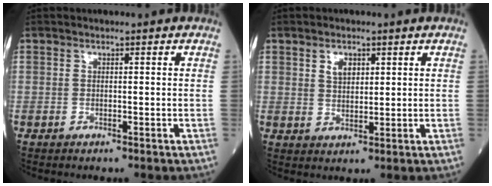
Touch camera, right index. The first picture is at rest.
{"total": 2.9, "force": [1.4, 1.7, 1.9], "torque": [-0.036, 0.002, 0.027]}